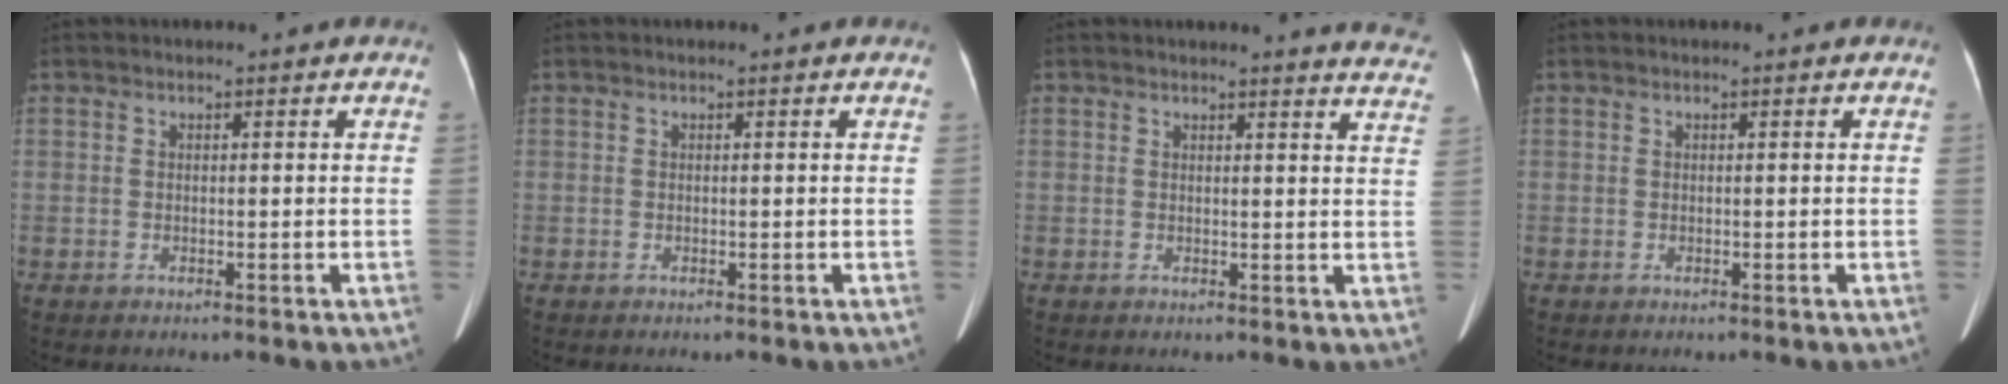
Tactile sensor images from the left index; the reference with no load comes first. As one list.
[{"total": 0.0}, {"total": 8.1, "force": [8.0, 0.1, 1.3], "torque": [0.006, -0.058, 0.053]}, {"total": 0.0}]